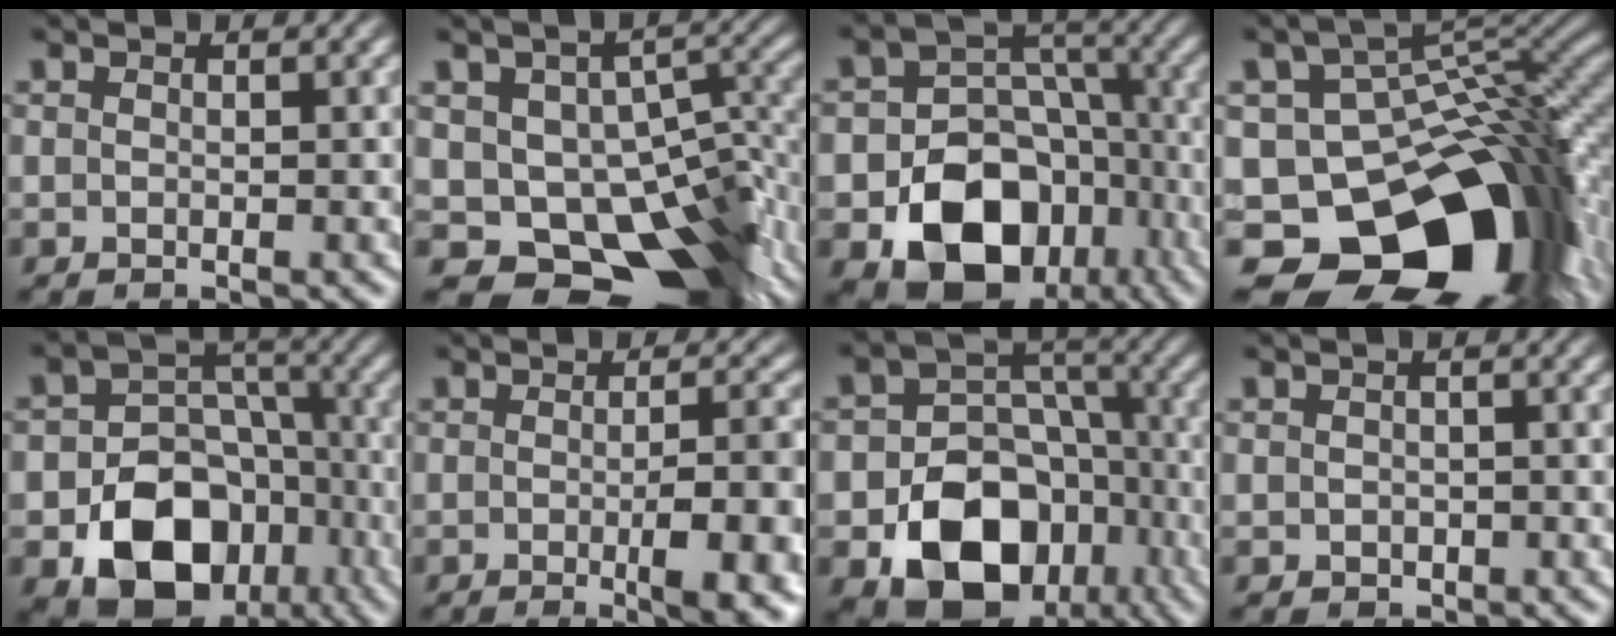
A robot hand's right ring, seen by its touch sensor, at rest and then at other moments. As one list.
[{"total": 20.0, "force": [-7.5, 14.6, 11.5], "torque": [-0.176, -0.085, -0.086]}, {"total": 15.1, "force": [-5.1, 11.3, 8.6], "torque": [-0.143, -0.057, -0.061]}, {"total": 27.1, "force": [-8.3, 18.4, 18.1], "torque": [-0.302, -0.091, -0.094]}, {"total": 12.5, "force": [-4.5, 9.2, 7.2], "torque": [-0.112, -0.045, -0.055]}, {"total": 6.1, "force": [-1.3, 0.7, 5.9], "torque": [-0.070, 0.004, -0.018]}, {"total": 14.2, "force": [-4.8, 10.4, 8.3], "torque": [-0.135, -0.051, -0.058]}, {"total": 1.4, "force": [-0.8, 1.2, 0.1], "torque": [0.005, -0.012, -0.003]}]